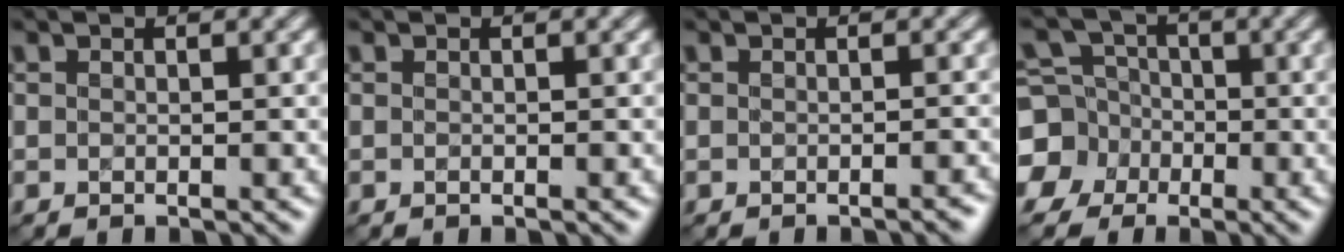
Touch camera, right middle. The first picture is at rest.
{"total": 0.0}
{"total": 1.1, "force": [-0.7, 0.3, 0.8], "torque": [0.002, 0.007, -0.014]}
{"total": 7.1, "force": [-2.4, 6.5, 1.6], "torque": [-0.035, 0.007, -0.068]}